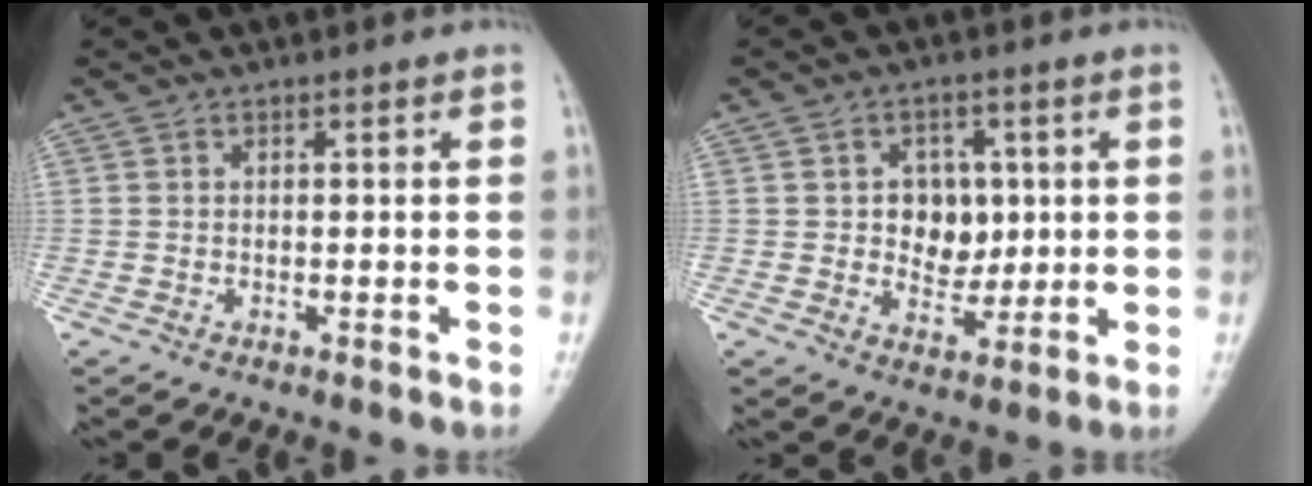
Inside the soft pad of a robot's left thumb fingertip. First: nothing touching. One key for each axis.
{"total": 7.1, "fx": 0.9, "fy": 5.7, "fz": 4.2, "tx": -0.020, "ty": -0.003, "tz": 0.018}